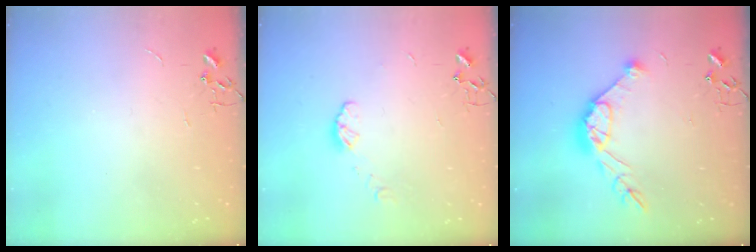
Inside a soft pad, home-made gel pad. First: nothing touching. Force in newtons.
{"total": 5.4, "press": 5.4, "slide": 0.6}
{"total": 13.6, "press": 13.6, "slide": 1.0}